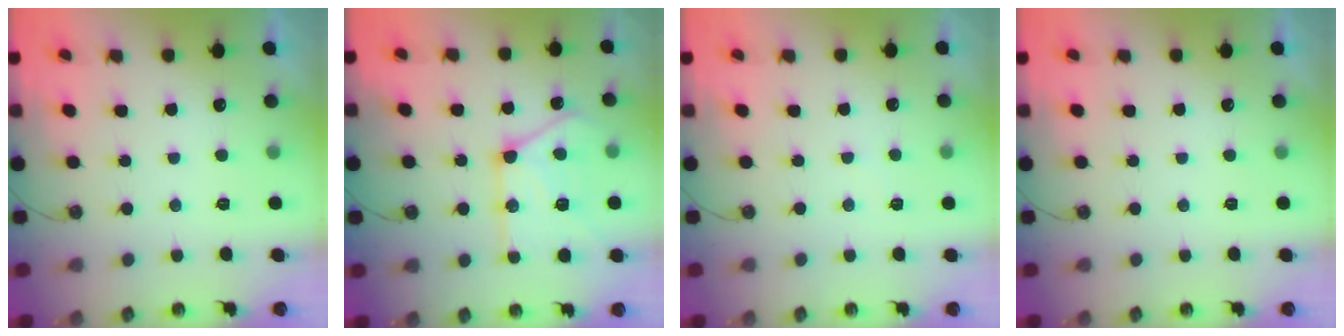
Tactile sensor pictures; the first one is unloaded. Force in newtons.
{"total": 18.1, "press": 18.0, "slide": 1.7}
{"total": 2.9, "press": 2.9, "slide": 0.4}
{"total": 0.0}